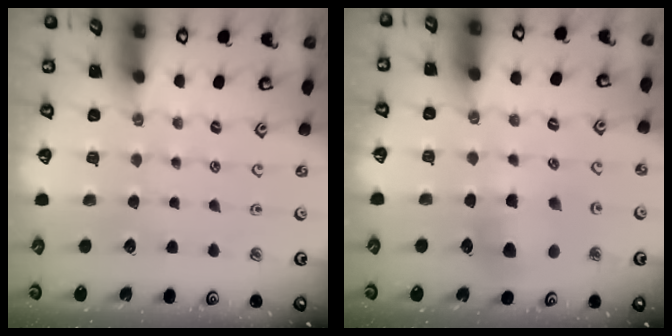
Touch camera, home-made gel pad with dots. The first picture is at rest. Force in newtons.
{"total": 7.3, "press": 7.2, "slide": 0.8}